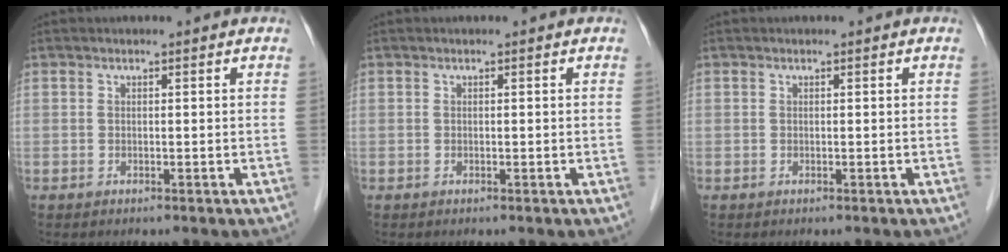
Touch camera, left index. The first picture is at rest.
{"total": 0.0}
{"total": 0.0}